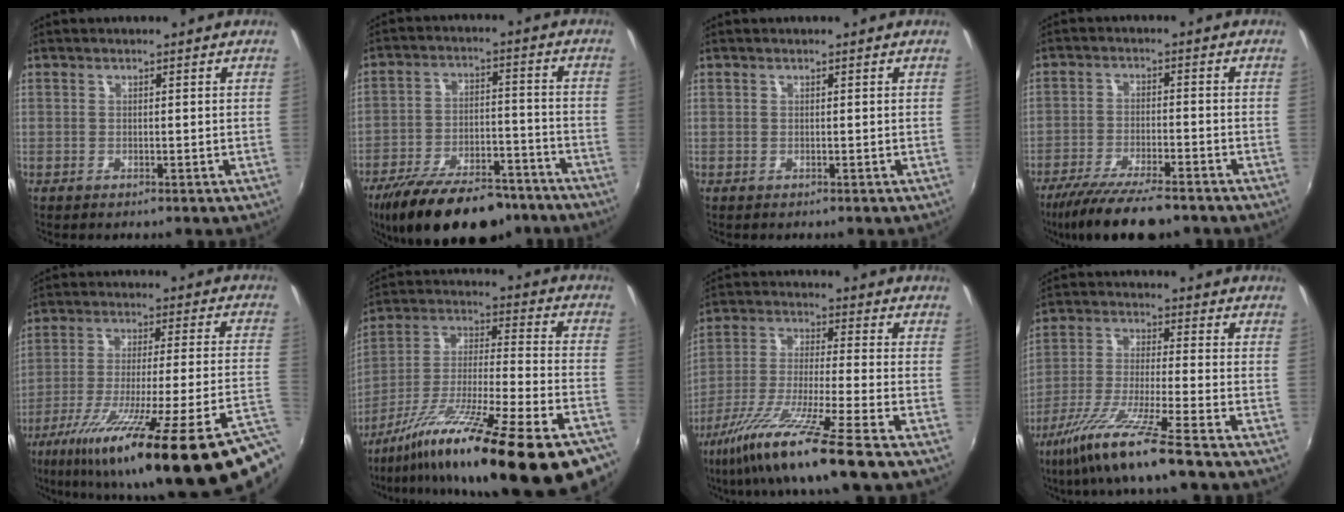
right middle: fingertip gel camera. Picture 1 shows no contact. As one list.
[{"total": 21.9, "force": [-16.8, 8.4, 11.2], "torque": [-0.213, -0.014, -0.248]}, {"total": 0.0}, {"total": 12.9, "force": [-10.4, 2.5, 7.1], "torque": [-0.152, -0.029, -0.174]}, {"total": 30.4, "force": [-19.4, 2.1, 23.4], "torque": [-0.343, -0.092, -0.286]}, {"total": 30.8, "force": [-22.2, 3.7, 21.0], "torque": [-0.326, -0.069, -0.345]}, {"total": 15.2, "force": [-10.4, -0.4, 11.1], "torque": [-0.224, -0.037, -0.187]}, {"total": 12.9, "force": [-9.2, -0.6, 9.0], "torque": [-0.182, -0.028, -0.167]}]